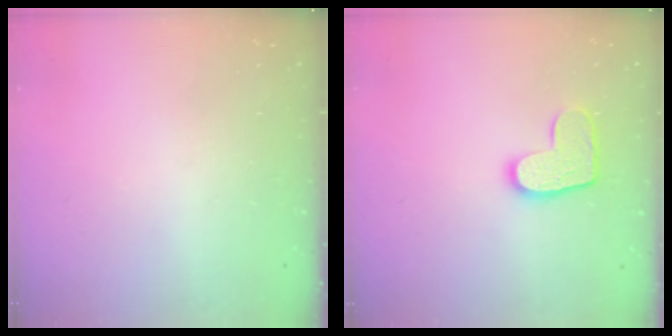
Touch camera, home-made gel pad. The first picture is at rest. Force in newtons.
{"total": 10.7, "press": 10.7, "slide": 0.5}